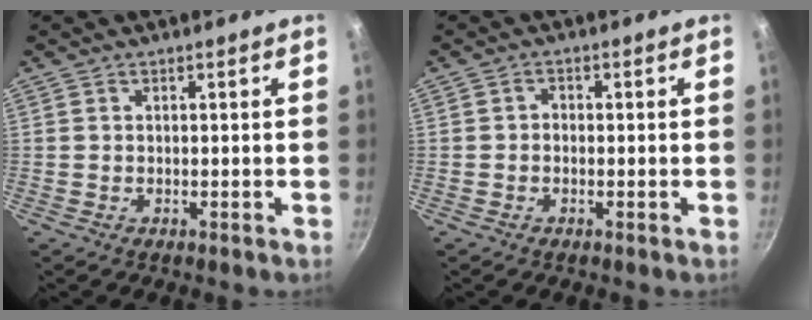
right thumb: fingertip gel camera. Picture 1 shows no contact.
{"total": 1.1, "force": [-0.4, 0.9, 0.5], "torque": [-0.007, 0.007, -0.009]}